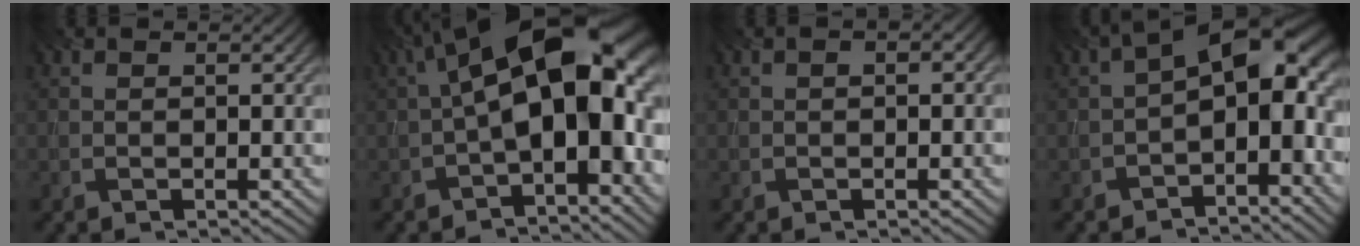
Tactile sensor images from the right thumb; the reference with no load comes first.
{"total": 17.0, "force": [0.3, 8.5, 14.7], "torque": [-0.219, 0.022, -0.003]}
{"total": 1.3, "force": [0.1, 0.8, 1.1], "torque": [-0.017, 0.004, 0.001]}
{"total": 11.4, "force": [-1.3, 6.0, 9.6], "torque": [-0.125, 0.018, -0.037]}